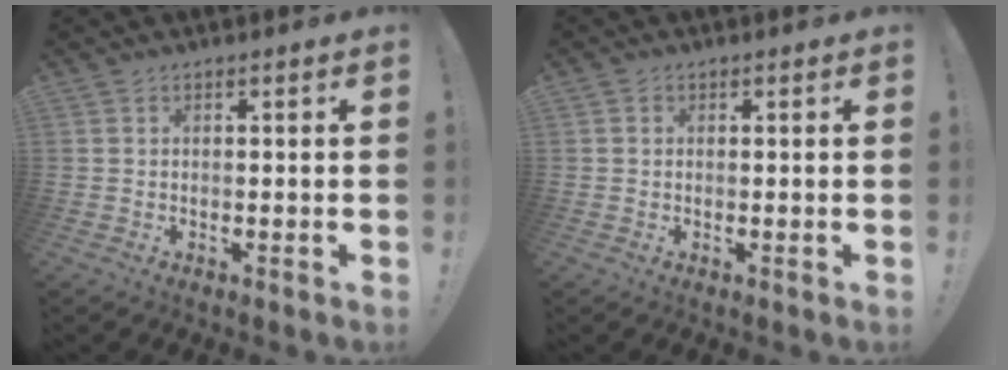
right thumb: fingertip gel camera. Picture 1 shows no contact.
{"total": 0.7, "force": [0.1, 0.6, 0.1], "torque": [-0.003, 0.003, 0.003]}